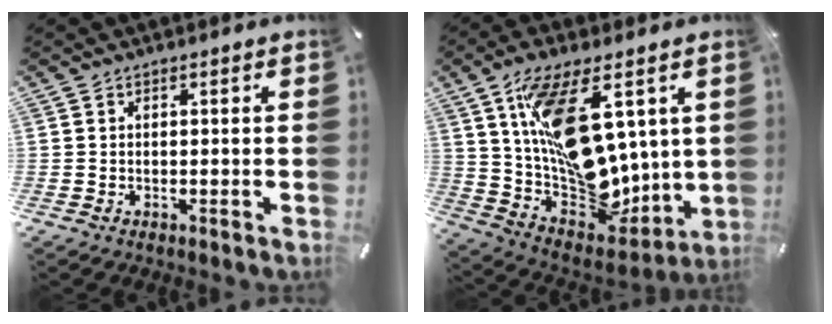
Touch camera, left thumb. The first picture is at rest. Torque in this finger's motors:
{"motor_torque": [2.54, 2.47, 2.54, -0.23, 0.37]}